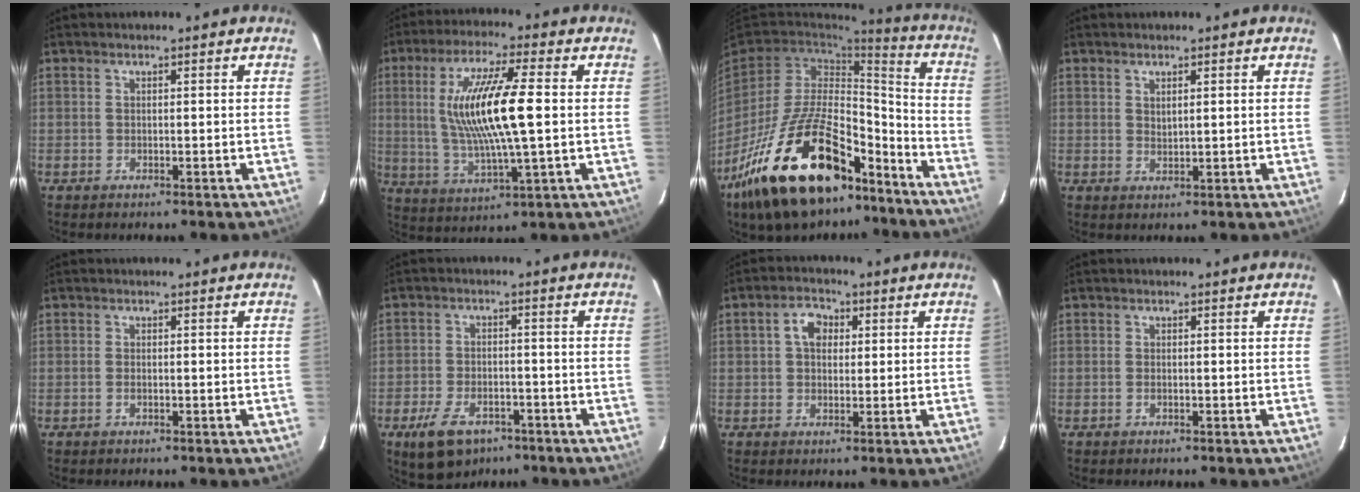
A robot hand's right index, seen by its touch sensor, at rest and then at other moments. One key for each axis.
{"total": 15.7, "fx": 1.3, "fy": 2.7, "fz": 15.4, "tx": -0.294, "ty": -0.003, "tz": 0.032}
{"total": 28.6, "fx": -18.3, "fy": 12.9, "fz": 17.8, "tx": -0.335, "ty": 0.001, "tz": -0.285}
{"total": 1.6, "fx": 0.8, "fy": 0.7, "fz": 1.2, "tx": -0.020, "ty": 0.000, "tz": 0.015}
{"total": 0.9, "fx": -0.3, "fy": 0.4, "fz": 0.7, "tx": -0.016, "ty": -0.001, "tz": -0.006}
{"total": 10.4, "fx": -6.5, "fy": 5.8, "fz": 5.7, "tx": -0.131, "ty": -0.011, "tz": -0.103}
{"total": 4.5, "fx": 1.0, "fy": 3.4, "fz": 2.8, "tx": -0.049, "ty": 0.017, "tz": 0.018}
{"total": 0.6, "fx": -0.2, "fy": 0.3, "fz": 0.5, "tx": -0.012, "ty": 0.000, "tz": -0.005}